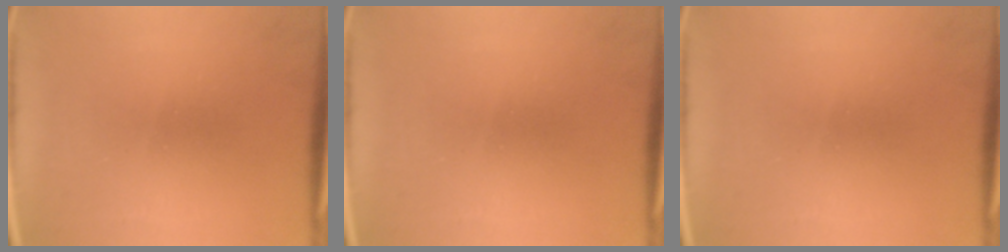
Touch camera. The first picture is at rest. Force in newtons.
{"total": 0.0}
{"total": 0.0}